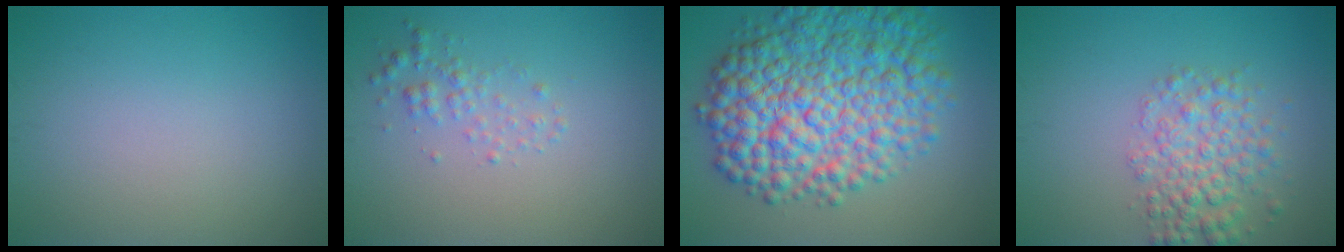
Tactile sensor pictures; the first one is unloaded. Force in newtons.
{"total": 1.7, "press": 1.7, "slide": 0.0}
{"total": 12.1, "press": 12.1, "slide": 0.2}
{"total": 4.2, "press": 4.2, "slide": 0.1}